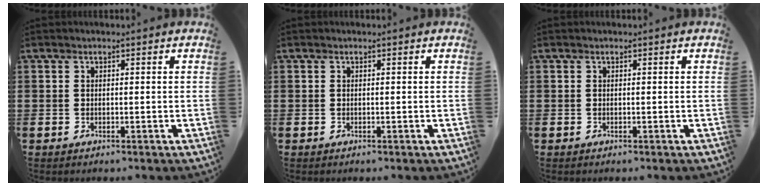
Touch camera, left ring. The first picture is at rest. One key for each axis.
{"total": 0.0}
{"total": 0.0}